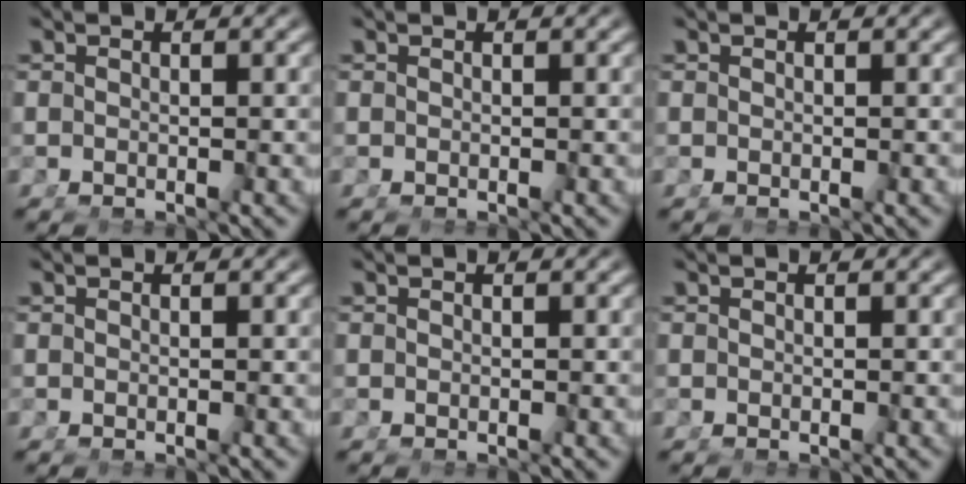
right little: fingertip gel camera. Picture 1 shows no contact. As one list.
[{"total": 0.0}, {"total": 0.0}, {"total": 0.0}, {"total": 0.0}, {"total": 0.0}]